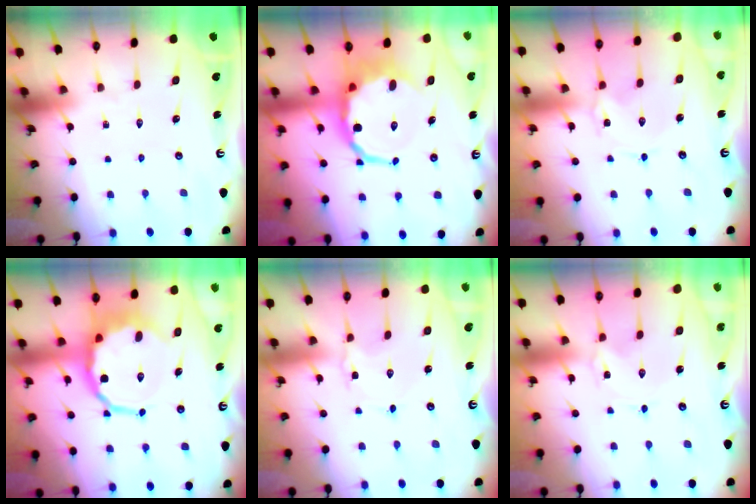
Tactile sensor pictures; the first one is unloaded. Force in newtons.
{"total": 9.0, "press": 8.6, "slide": 2.4}
{"total": 0.9, "press": 0.9, "slide": 0.2}
{"total": 10.4, "press": 10.0, "slide": 3.1}
{"total": 2.0, "press": 2.0, "slide": 0.4}
{"total": 0.0}